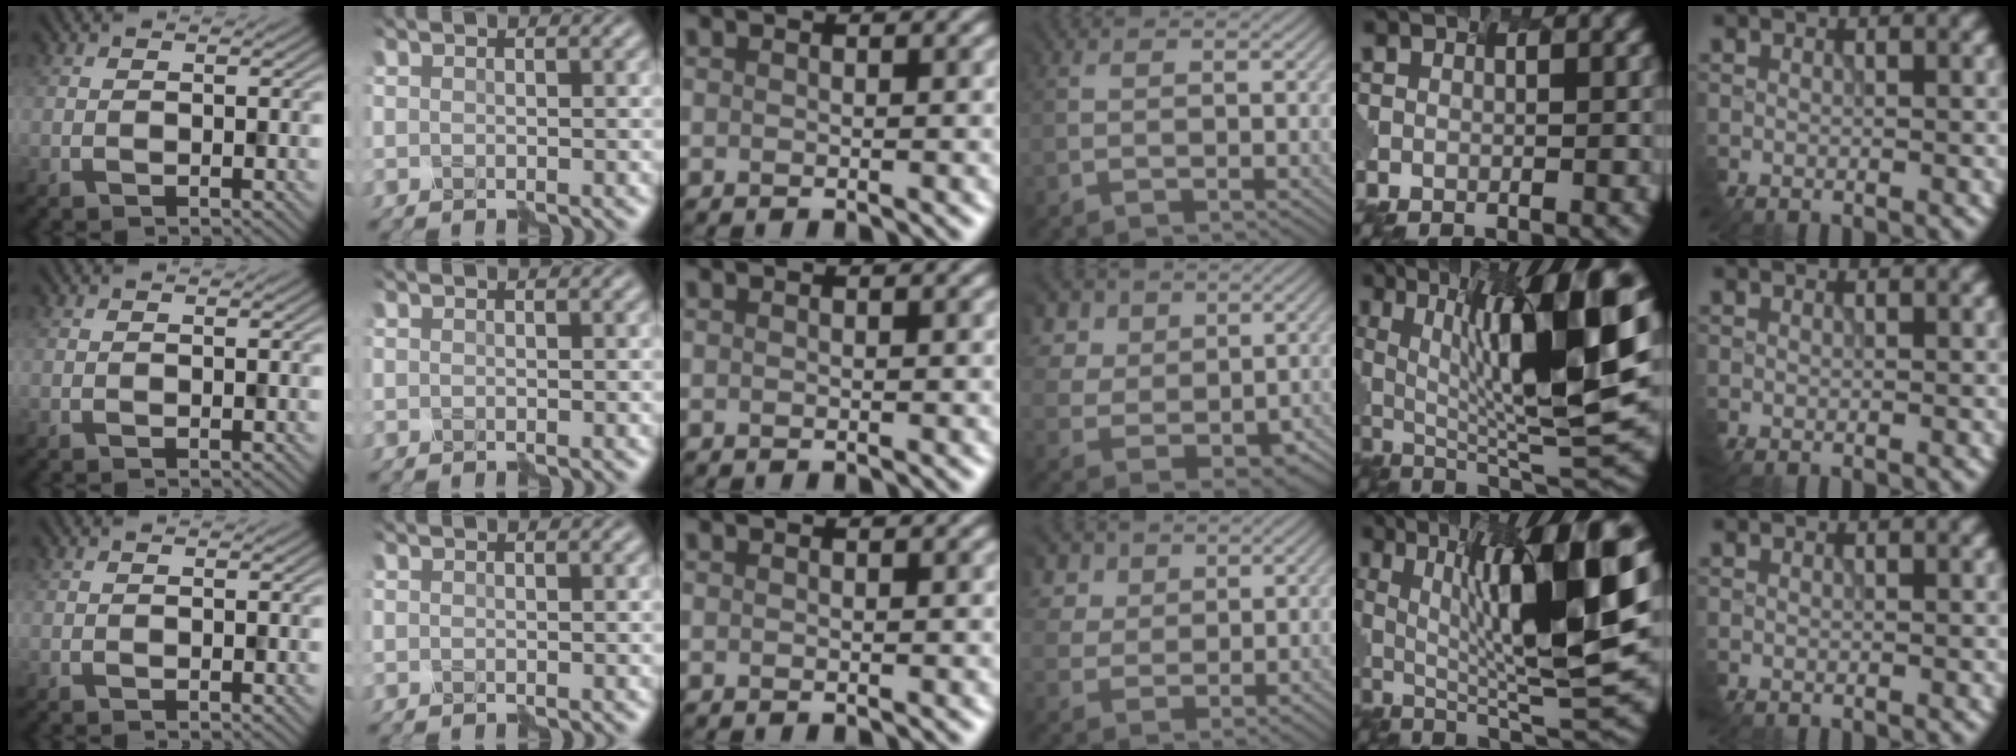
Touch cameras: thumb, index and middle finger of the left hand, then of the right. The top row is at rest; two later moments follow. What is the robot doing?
{"motion": "disassemble", "object": "velcro strap"}